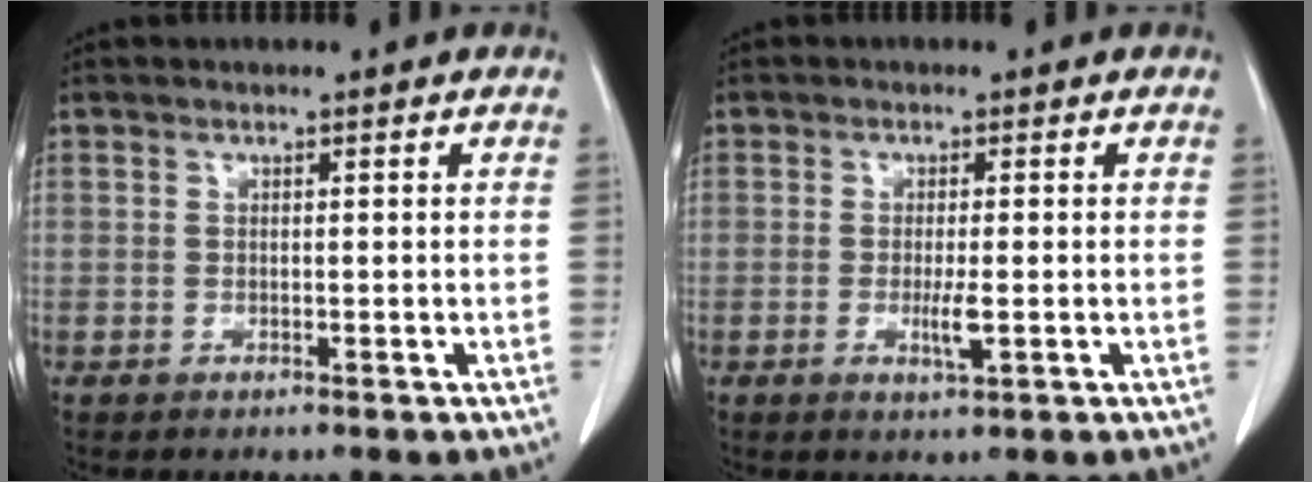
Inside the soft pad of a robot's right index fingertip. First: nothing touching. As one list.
[{"total": 2.8, "force": [-0.6, 0.3, 2.7], "torque": [-0.049, -0.004, -0.009]}]